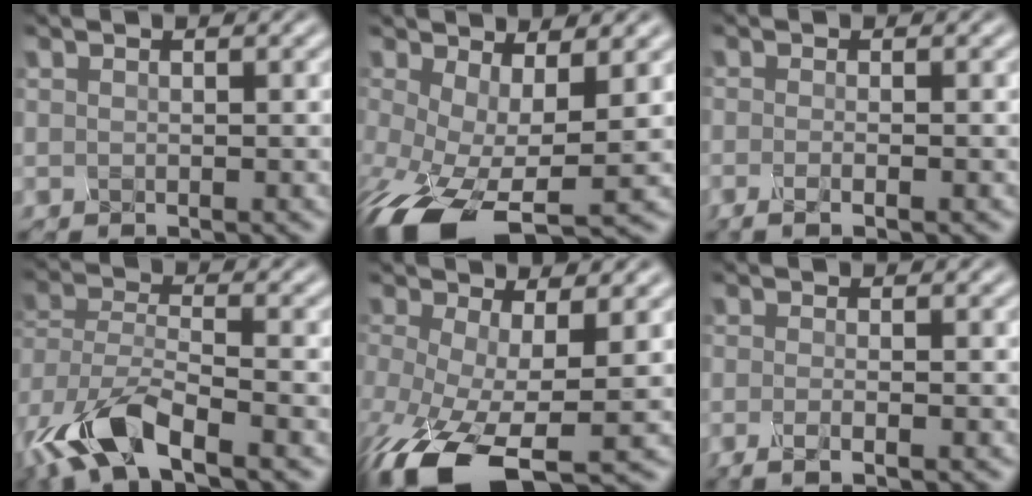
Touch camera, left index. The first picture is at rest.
{"total": 9.6, "force": [-4.1, 3.5, 7.9], "torque": [-0.186, -0.036, -0.043]}
{"total": 2.1, "force": [-1.2, 0.5, 1.6], "torque": [-0.027, -0.009, -0.013]}
{"total": 8.1, "force": [-5.1, 3.4, 5.2], "torque": [-0.140, -0.013, -0.079]}
{"total": 10.3, "force": [-5.2, 3.4, 8.2], "torque": [-0.207, -0.043, -0.061]}
{"total": 2.1, "force": [-1.5, 0.3, 1.5], "torque": [-0.031, -0.008, -0.019]}